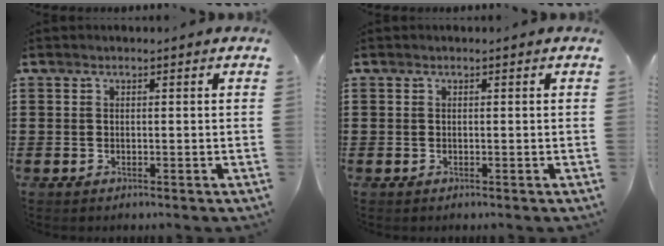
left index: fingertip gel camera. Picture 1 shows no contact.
{"total": 0.0}